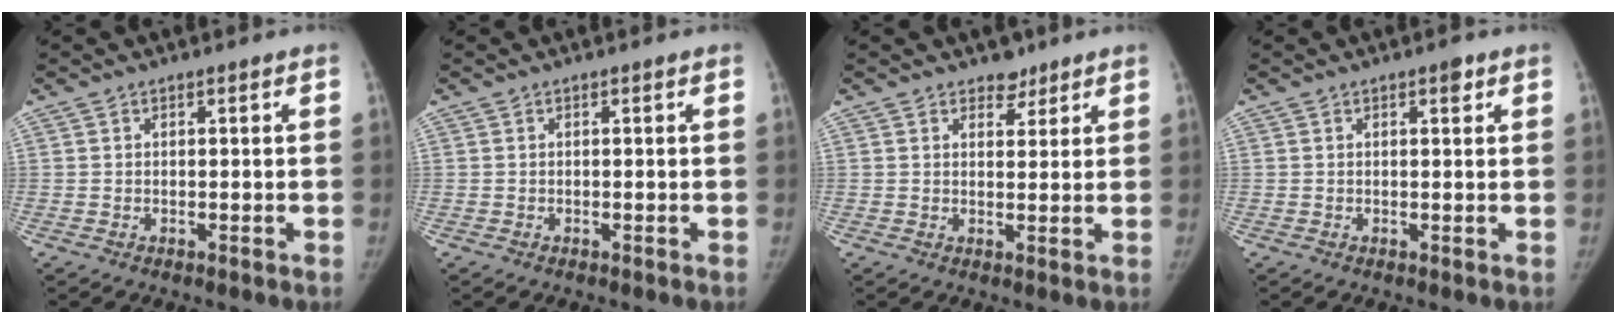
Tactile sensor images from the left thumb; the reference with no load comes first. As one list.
[{"total": 0.0}, {"total": 3.1, "force": [2.4, 1.9, 0.7], "torque": [0.009, -0.015, 0.034]}, {"total": 1.6, "force": [0.9, 0.6, 1.2], "torque": [-0.011, -0.002, 0.012]}]